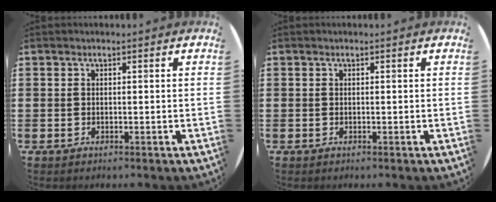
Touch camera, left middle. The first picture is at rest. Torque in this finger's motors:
{"motor_torque": [0.00, 0.00, 0.00, 0.00]}